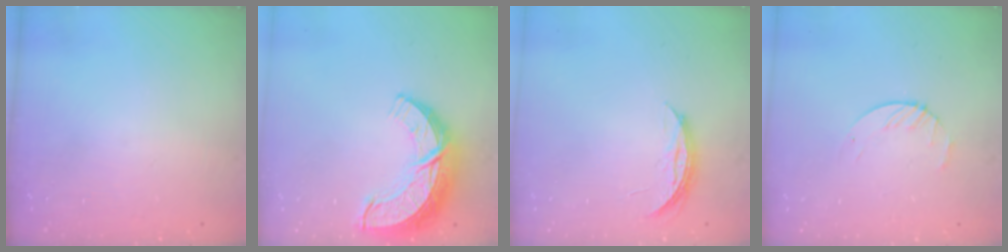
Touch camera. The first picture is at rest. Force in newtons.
{"total": 12.6, "press": 12.6, "slide": 0.9}
{"total": 4.2, "press": 4.2, "slide": 0.5}
{"total": 3.1, "press": 3.1, "slide": 0.4}